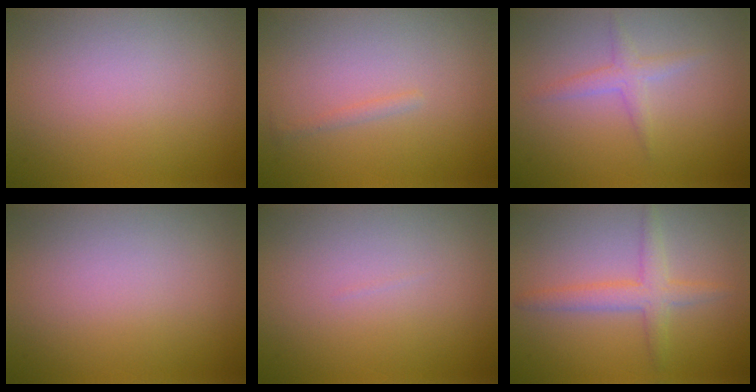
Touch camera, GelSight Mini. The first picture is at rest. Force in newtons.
{"total": 0.6, "press": 0.6, "slide": 0.0}
{"total": 1.5, "press": 1.5, "slide": 0.1}
{"total": 0.0}
{"total": 0.0}
{"total": 2.7, "press": 2.7, "slide": 0.2}